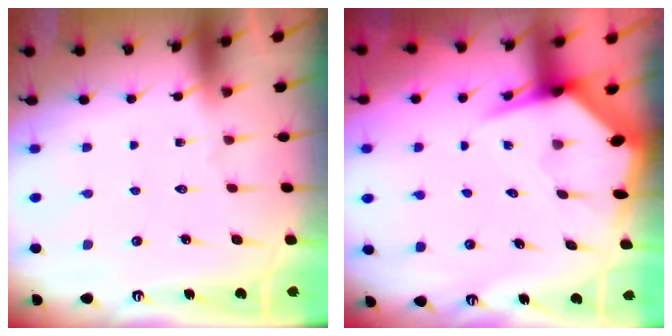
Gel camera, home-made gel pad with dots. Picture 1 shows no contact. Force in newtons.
{"total": 5.4, "press": 5.4, "slide": 0.6}